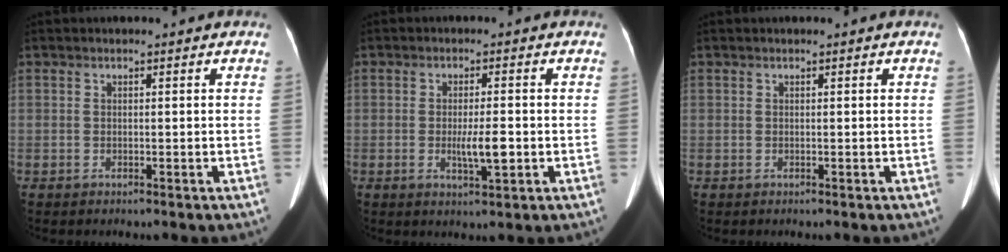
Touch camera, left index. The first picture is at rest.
{"total": 4.0, "force": [-0.8, 0.6, 3.9], "torque": [-0.072, -0.004, -0.012]}
{"total": 0.0}